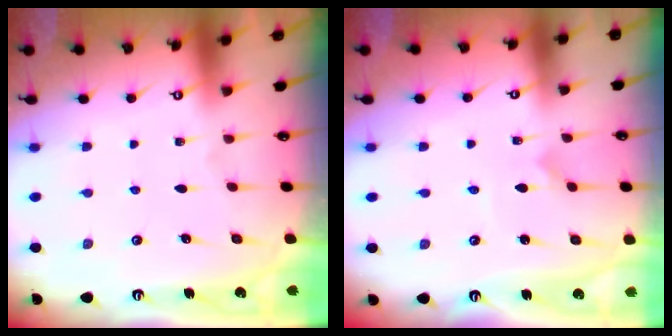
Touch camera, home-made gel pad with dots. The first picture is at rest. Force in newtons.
{"total": 1.3, "press": 1.3, "slide": 0.0}